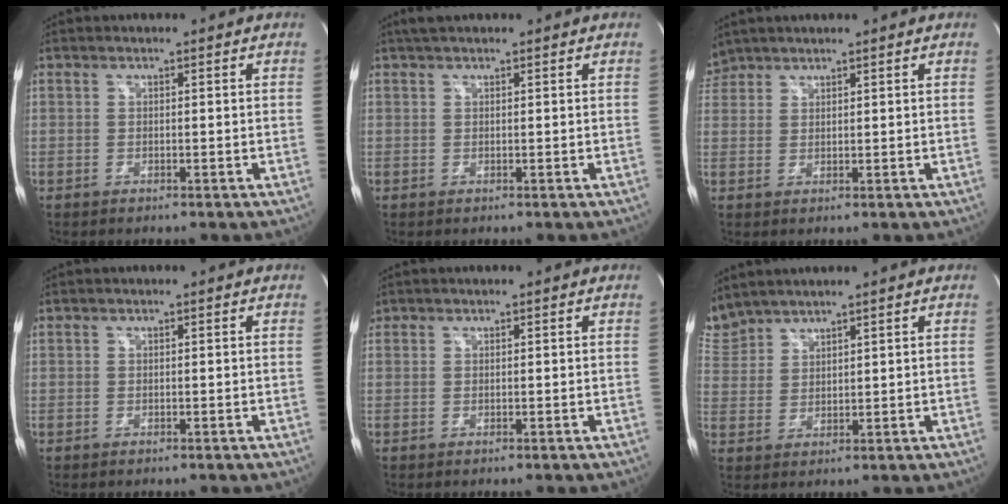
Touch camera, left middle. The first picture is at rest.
{"total": 2.2, "force": [1.8, 0.7, 1.0], "torque": [-0.021, 0.018, 0.031]}
{"total": 3.2, "force": [2.9, 1.2, -0.2], "torque": [-0.001, 0.015, 0.061]}
{"total": 0.0}
{"total": 0.8, "force": [0.6, 0.6, 0.0], "torque": [0.001, 0.011, 0.011]}
{"total": 5.7, "force": [5.6, 1.3, 0.5], "torque": [-0.028, 0.017, 0.122]}